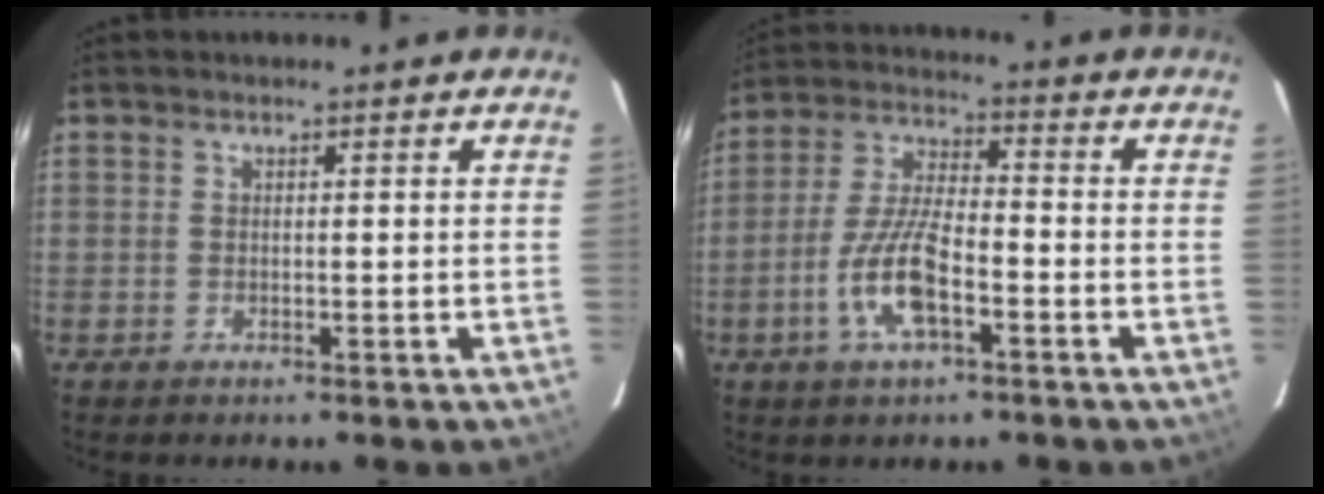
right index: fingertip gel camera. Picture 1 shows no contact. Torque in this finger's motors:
{"motor_torque": [1.73, -0.41, 0.70, 0.11]}